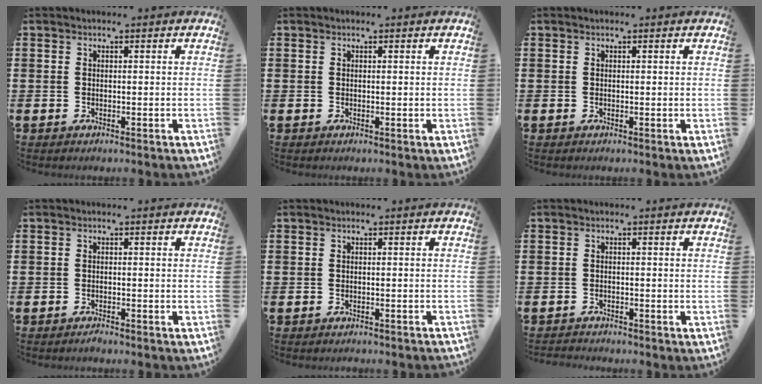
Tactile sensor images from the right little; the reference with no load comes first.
{"total": 0.0}
{"total": 0.0}
{"total": 0.7, "force": [-0.7, 0.0, 0.2], "torque": [-0.005, -0.003, -0.014]}
{"total": 0.5, "force": [-0.5, -0.1, 0.1], "torque": [-0.001, -0.001, -0.011]}
{"total": 0.9, "force": [-0.9, 0.1, -0.1], "torque": [-0.001, 0.001, -0.020]}